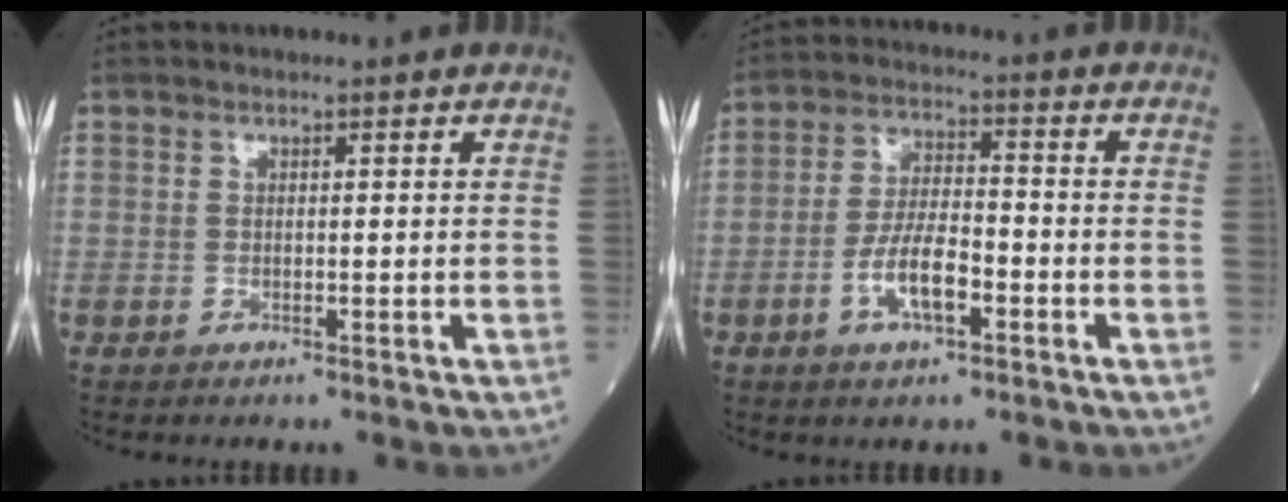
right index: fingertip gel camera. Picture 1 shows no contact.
{"total": 7.2, "force": [-2.8, 2.3, 6.2], "torque": [-0.122, 0.005, -0.051]}